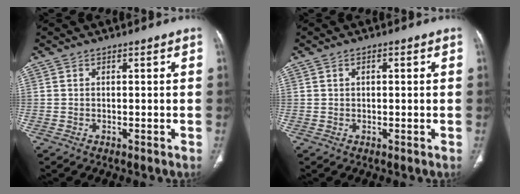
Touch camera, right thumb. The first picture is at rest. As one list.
[{"total": 1.1, "force": [0.3, 0.6, 0.8], "torque": [-0.014, 0.004, 0.006]}]